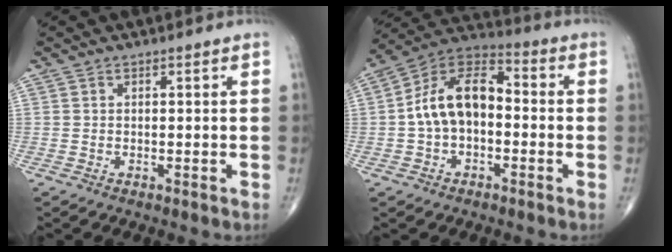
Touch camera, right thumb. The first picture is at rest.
{"total": 12.8, "force": [-0.9, 8.0, 10.0], "torque": [-0.165, 0.044, -0.031]}